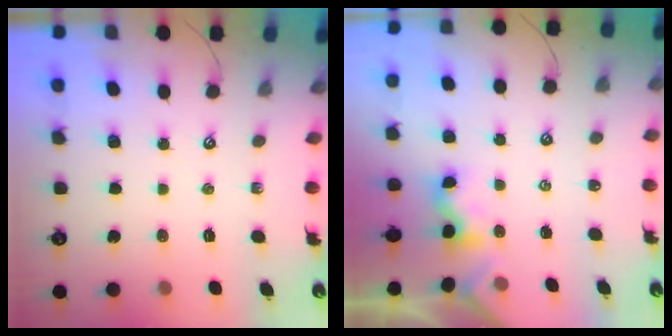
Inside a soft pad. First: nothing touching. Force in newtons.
{"total": 1.2, "press": 1.1, "slide": 0.4}